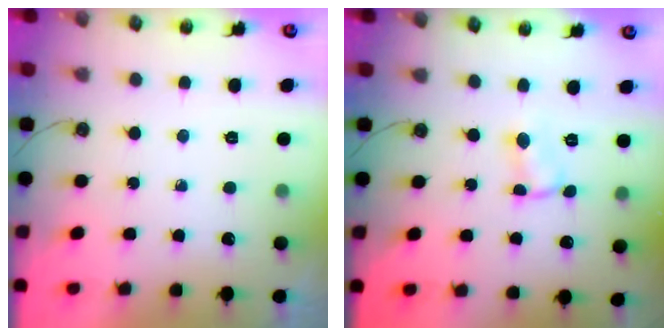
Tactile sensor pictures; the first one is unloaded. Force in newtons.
{"total": 1.8, "press": 1.8, "slide": 0.2}